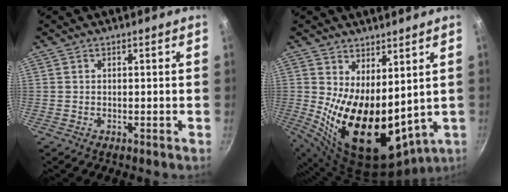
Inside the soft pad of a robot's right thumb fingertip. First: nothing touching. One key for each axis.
{"total": 18.1, "fx": 2.2, "fy": 9.7, "fz": 15.1, "tx": -0.222, "ty": -0.045, "tz": 0.065}